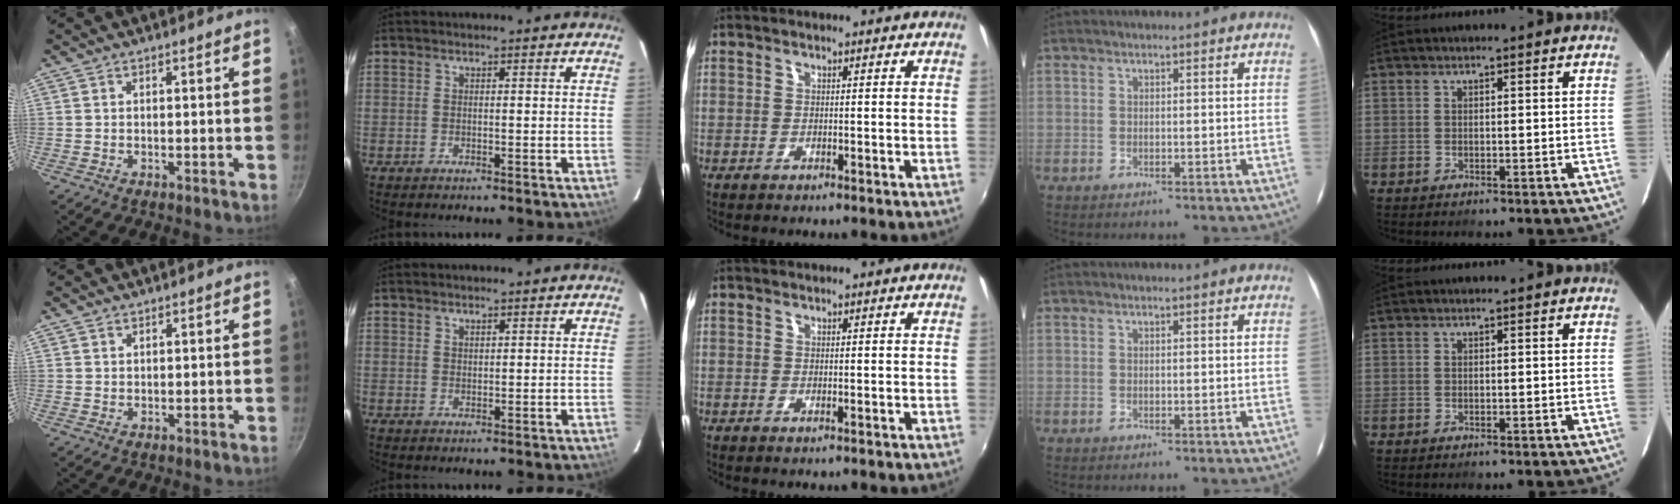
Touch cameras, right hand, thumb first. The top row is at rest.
{"thumb": {"total": 0.9, "force": [0.6, 0.6, 0.2], "torque": [-0.002, -0.001, 0.011]}, "index": {"total": 0.9, "force": [0.8, 0.2, -0.1], "torque": [0.003, 0.000, 0.015]}}